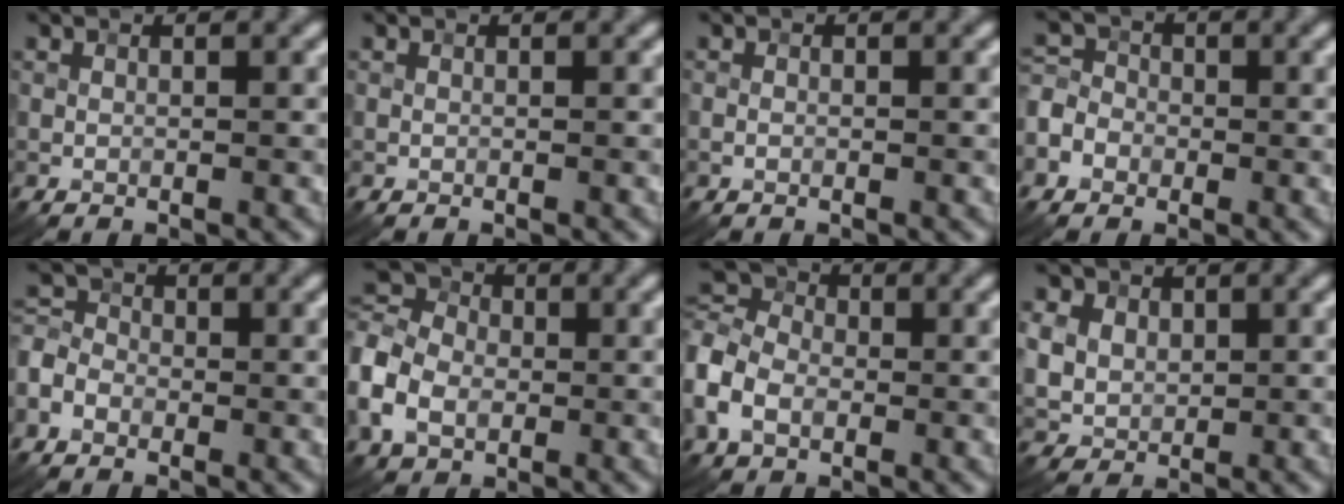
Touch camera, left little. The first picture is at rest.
{"total": 0.0}
{"total": 0.6, "force": [-0.2, 0.4, 0.4], "torque": [-0.008, 0.002, -0.004]}
{"total": 4.6, "force": [-1.7, 3.8, 1.8], "torque": [-0.024, 0.005, -0.045]}
{"total": 3.5, "force": [-1.3, 2.8, 1.7], "torque": [-0.032, 0.006, -0.030]}
{"total": 7.5, "force": [-1.6, 5.7, 4.6], "torque": [-0.119, 0.006, -0.050]}
{"total": 6.3, "force": [-1.6, 4.7, 3.8], "torque": [-0.092, 0.007, -0.051]}
{"total": 7.2, "force": [2.9, 5.7, 3.3], "torque": [-0.084, 0.024, 0.041]}